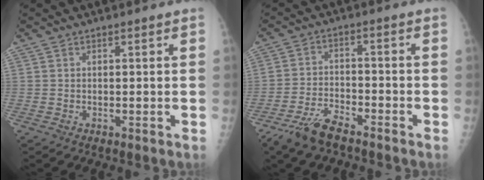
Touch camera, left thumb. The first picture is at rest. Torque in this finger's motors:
{"motor_torque": [0.56, 0.44, 0.45, 0.46, 0.12]}